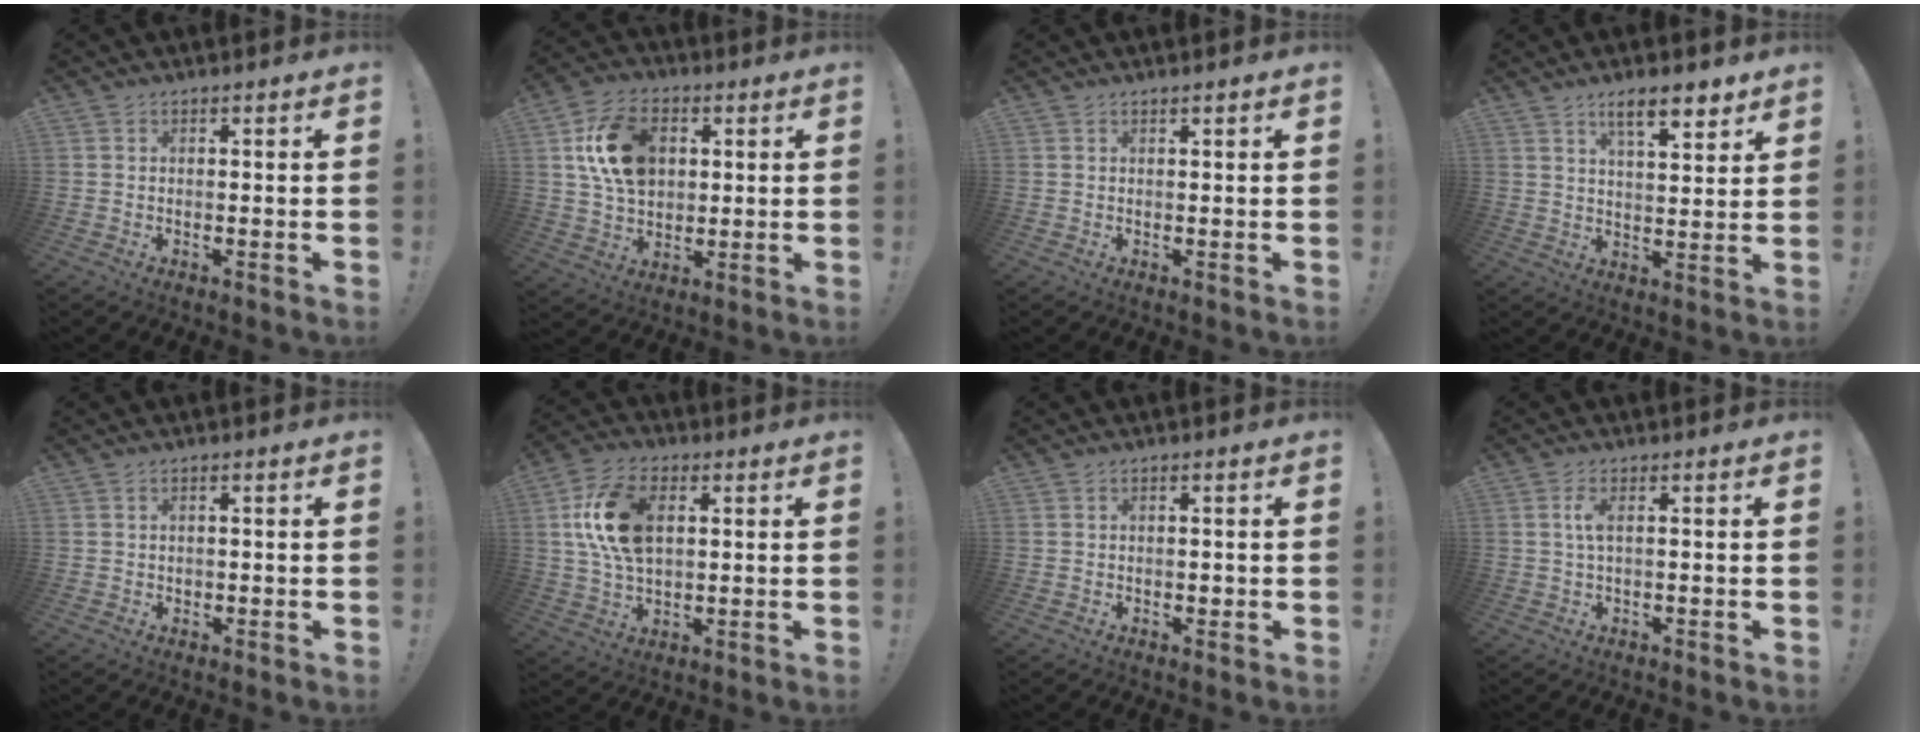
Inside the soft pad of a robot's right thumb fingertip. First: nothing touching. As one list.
[{"total": 16.4, "force": [4.4, 11.8, 10.5], "torque": [-0.168, 0.001, 0.086]}, {"total": 0.5, "force": [0.5, -0.1, 0.1], "torque": [0.005, -0.003, 0.008]}, {"total": 8.8, "force": [5.9, 2.4, 6.1], "torque": [-0.080, -0.031, 0.098]}, {"total": 0.8, "force": [0.1, 0.8, 0.1], "torque": [-0.002, 0.002, 0.001]}, {"total": 16.0, "force": [3.4, 10.0, 12.0], "torque": [-0.220, 0.006, 0.065]}, {"total": 0.8, "force": [-0.1, 0.7, 0.4], "torque": [-0.006, 0.003, -0.002]}, {"total": 3.1, "force": [0.5, 0.8, 2.9], "torque": [-0.051, 0.000, 0.006]}]